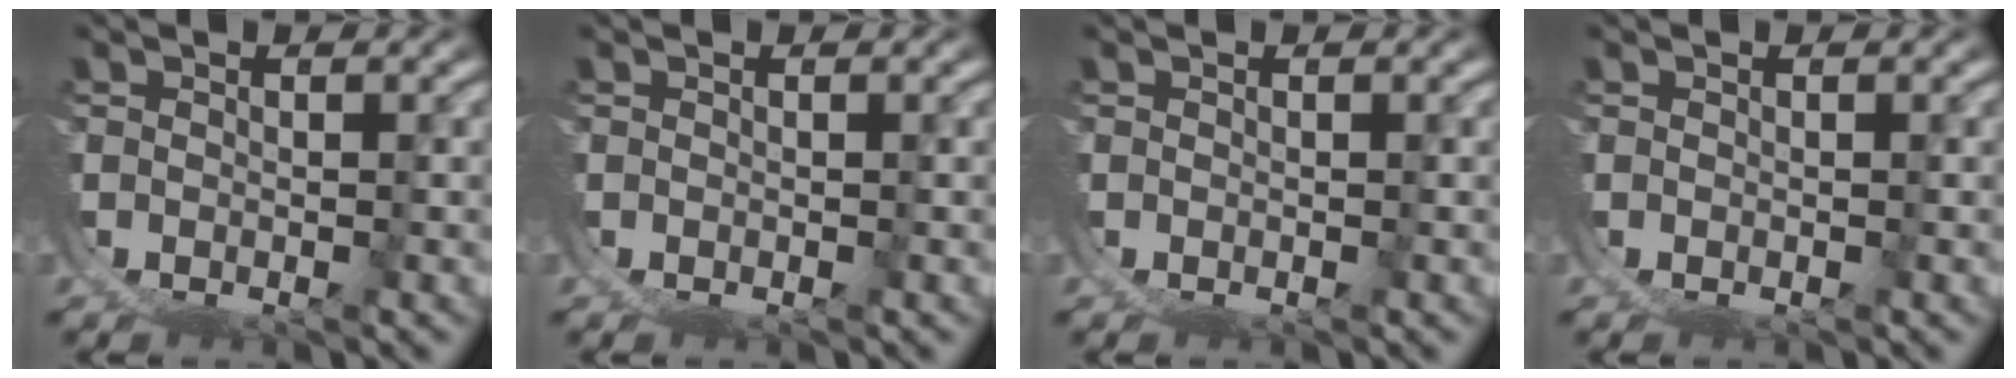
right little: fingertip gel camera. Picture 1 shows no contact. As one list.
[{"total": 0.0}, {"total": 0.0}, {"total": 0.0}]